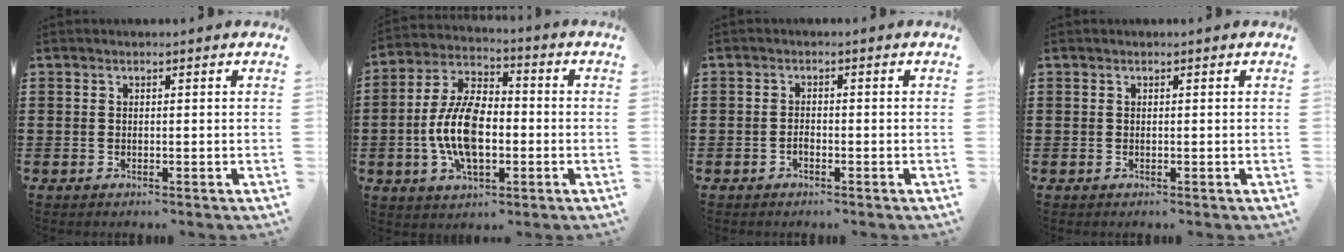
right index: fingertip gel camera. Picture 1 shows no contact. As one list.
[{"total": 10.9, "force": [-2.1, 5.8, 9.0], "torque": [-0.211, 0.000, -0.044]}, {"total": 1.1, "force": [-0.7, 0.7, 0.5], "torque": [-0.012, -0.003, -0.013]}, {"total": 0.0}]